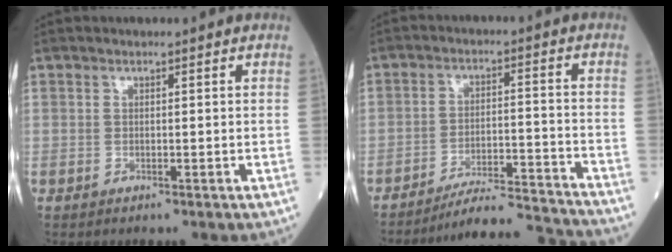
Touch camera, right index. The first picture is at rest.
{"total": 11.6, "force": [-11.4, -1.0, 1.6], "torque": [-0.018, 0.009, -0.179]}